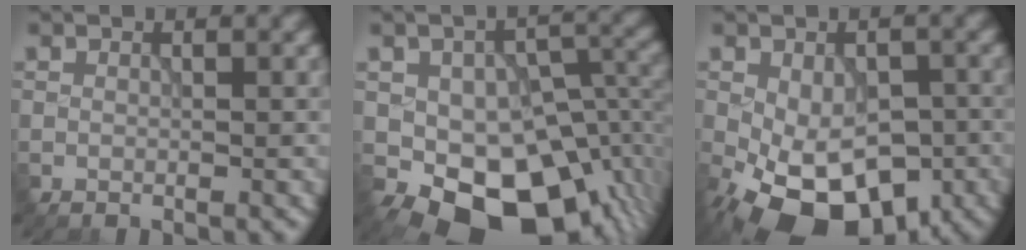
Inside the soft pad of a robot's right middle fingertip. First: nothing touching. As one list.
[{"total": 13.2, "force": [-5.4, 7.9, 9.1], "torque": [-0.132, -0.012, -0.075]}, {"total": 11.5, "force": [-5.6, 6.2, 7.9], "torque": [-0.138, -0.033, -0.079]}]